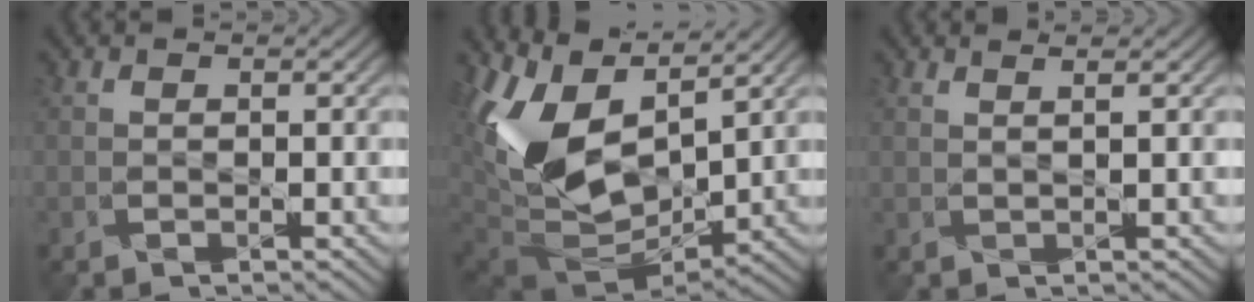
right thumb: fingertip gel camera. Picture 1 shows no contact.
{"total": 14.0, "force": [5.3, 7.7, 10.4], "torque": [-0.247, 0.004, 0.115]}
{"total": 1.7, "force": [1.3, -0.9, -0.2], "torque": [-0.002, 0.005, 0.025]}